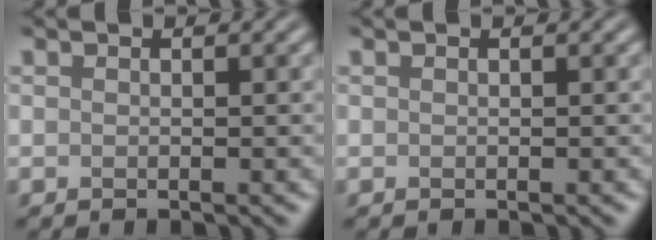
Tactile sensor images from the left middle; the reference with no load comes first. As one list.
[{"total": 0.0}]